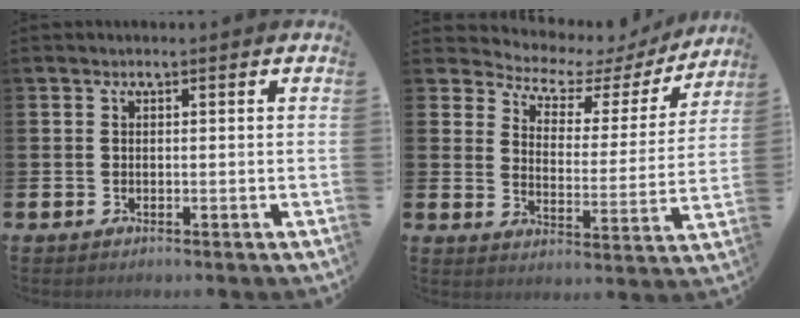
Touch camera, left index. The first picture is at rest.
{"total": 5.1, "force": [4.3, 2.5, 1.1], "torque": [-0.049, -0.033, 0.065]}